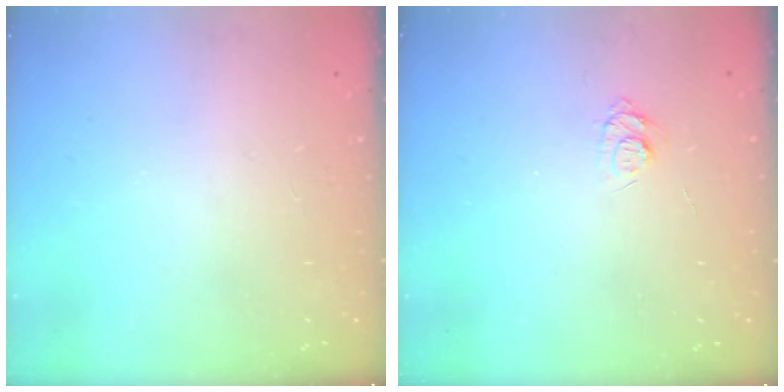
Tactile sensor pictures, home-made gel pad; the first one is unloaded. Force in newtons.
{"total": 6.4, "press": 6.4, "slide": 0.6}